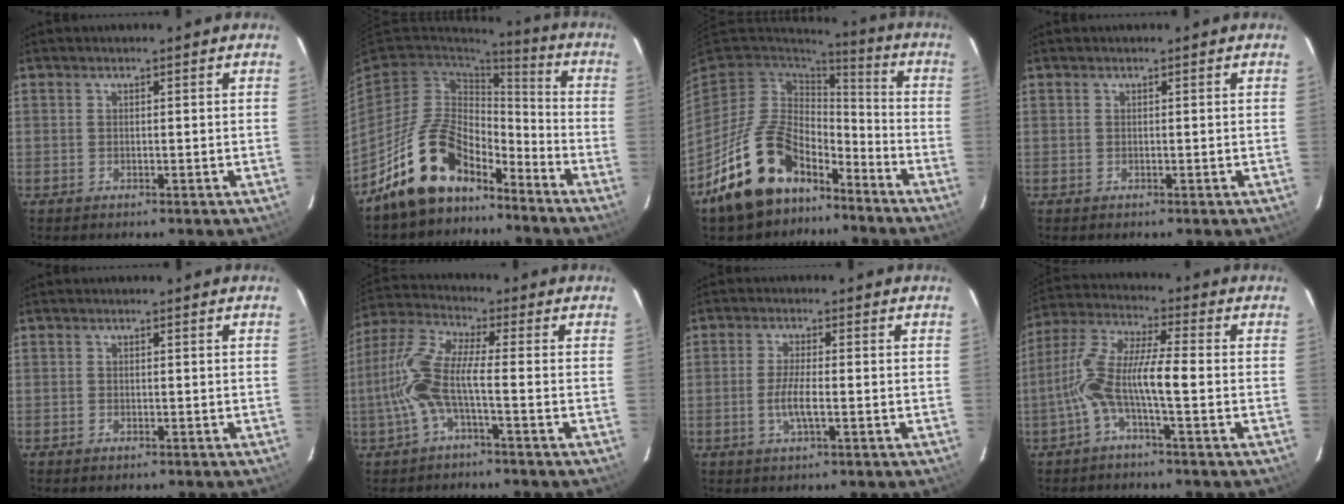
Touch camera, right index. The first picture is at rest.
{"total": 15.5, "force": [-11.3, 7.7, 7.2], "torque": [-0.159, 0.024, -0.191]}
{"total": 18.9, "force": [-12.2, 11.0, 9.3], "torque": [-0.200, 0.013, -0.188]}
{"total": 0.0}
{"total": 1.1, "force": [-0.8, 0.6, 0.5], "torque": [-0.008, -0.001, -0.013]}
{"total": 9.1, "force": [-2.6, 1.6, 8.6], "torque": [-0.202, 0.010, -0.053]}
{"total": 4.4, "force": [-1.3, 0.6, 4.1], "torque": [-0.082, -0.005, -0.025]}
{"total": 9.6, "force": [-2.8, 1.0, 9.1], "torque": [-0.193, 0.014, -0.058]}